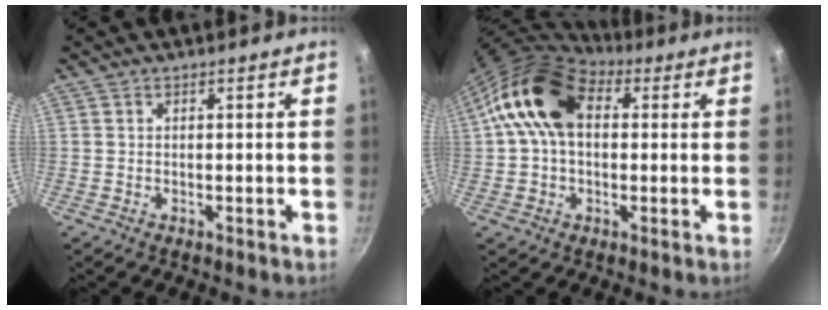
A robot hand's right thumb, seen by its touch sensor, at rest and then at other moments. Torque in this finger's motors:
{"motor_torque": [-0.39, 1.12, 0.22, -0.04, 0.24]}